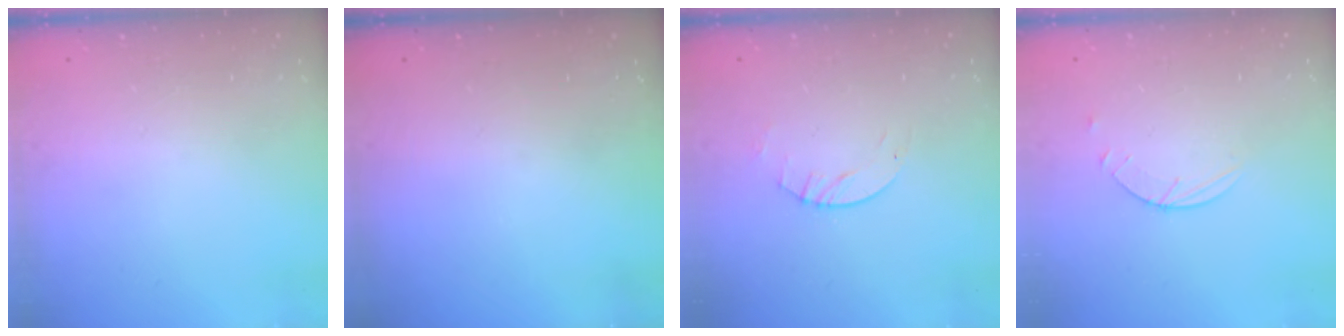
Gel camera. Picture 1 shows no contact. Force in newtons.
{"total": 0.0}
{"total": 2.8, "press": 2.8, "slide": 0.4}
{"total": 2.5, "press": 2.4, "slide": 0.3}